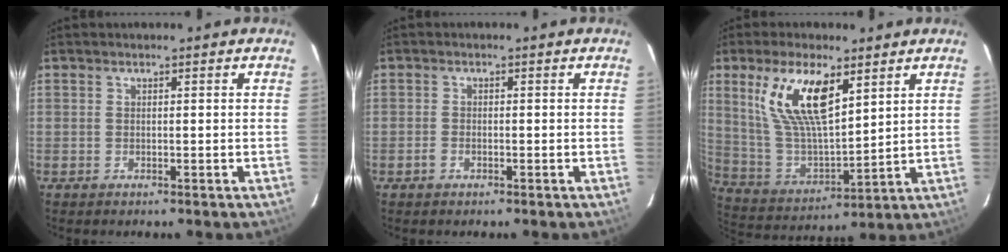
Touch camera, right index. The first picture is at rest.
{"total": 1.5, "force": [-0.9, 0.9, 0.8], "torque": [-0.018, -0.001, -0.018]}
{"total": 15.1, "force": [7.7, 5.7, 11.7], "torque": [-0.227, 0.004, 0.163]}